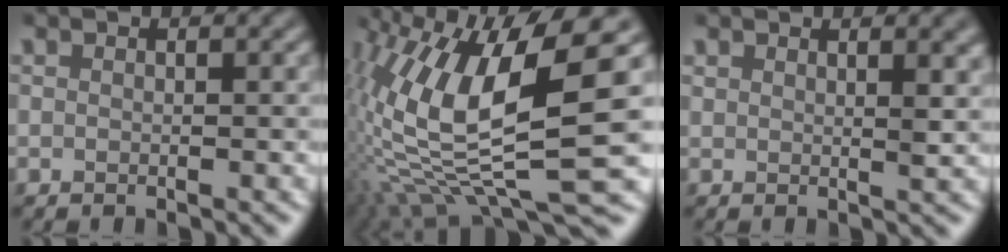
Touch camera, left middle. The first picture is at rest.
{"total": 13.4, "force": [1.3, 3.9, 12.7], "torque": [-0.256, -0.001, 0.027]}
{"total": 2.7, "force": [1.7, 0.9, 1.9], "torque": [-0.013, 0.001, 0.026]}